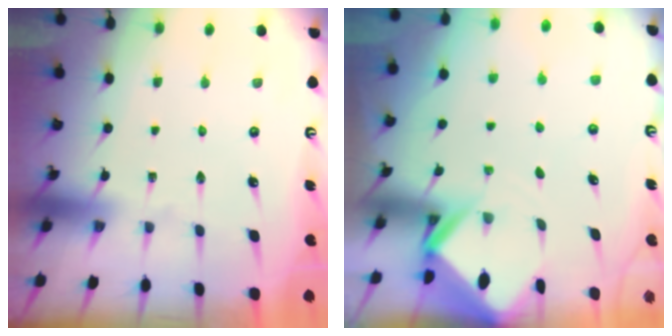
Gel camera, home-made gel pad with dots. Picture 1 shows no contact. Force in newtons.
{"total": 2.9, "press": 2.9, "slide": 0.2}